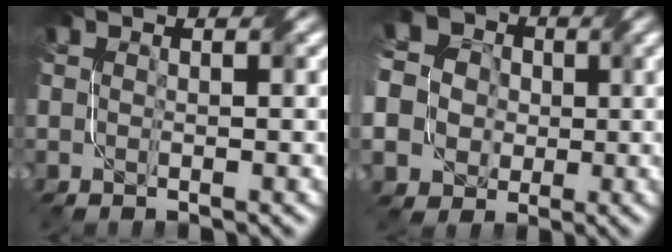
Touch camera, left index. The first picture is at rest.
{"total": 13.8, "force": [-2.3, 13.0, 4.2], "torque": [-0.140, -0.011, -0.056]}